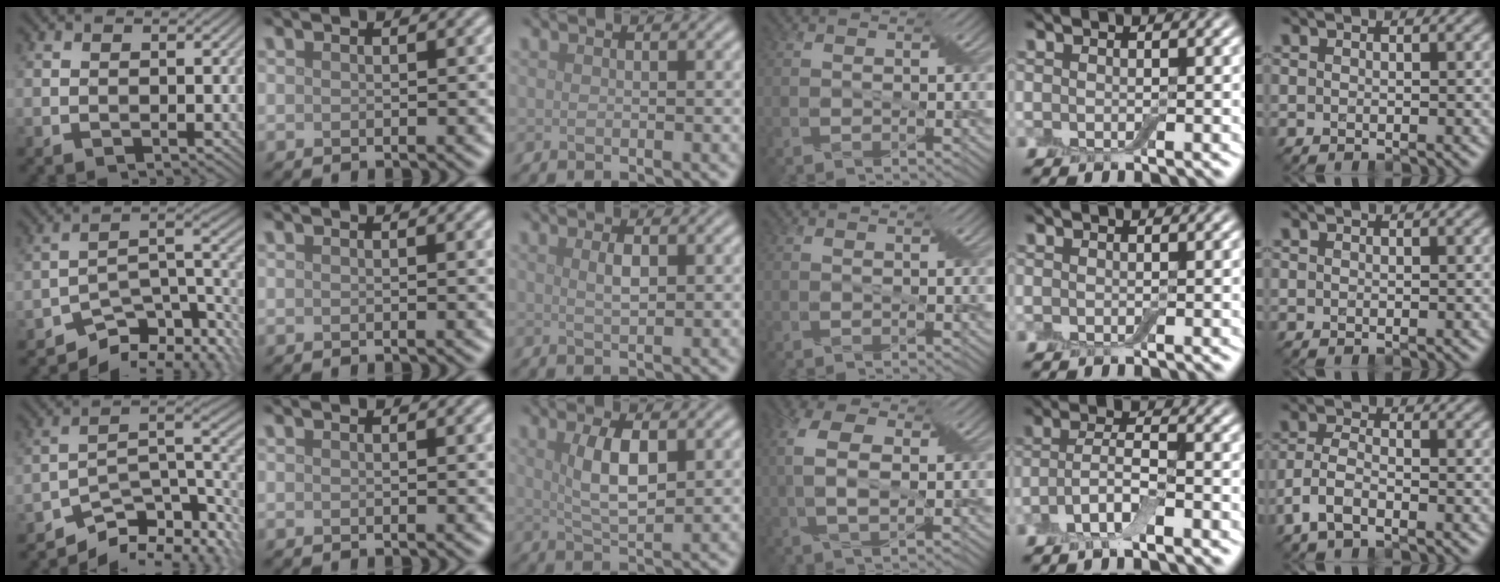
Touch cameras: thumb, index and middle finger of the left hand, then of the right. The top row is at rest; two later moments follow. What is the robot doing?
{"motion": "wrap", "object": "bandage"}